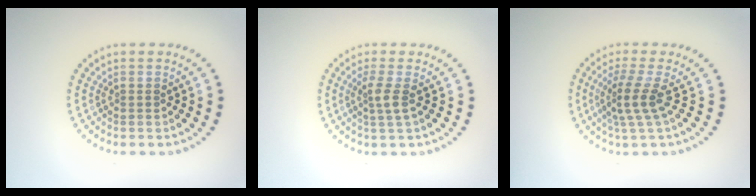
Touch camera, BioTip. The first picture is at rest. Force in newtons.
{"total": 1.9, "press": 1.5, "slide": 1.2}
{"total": 2.9, "press": 2.0, "slide": 2.1}